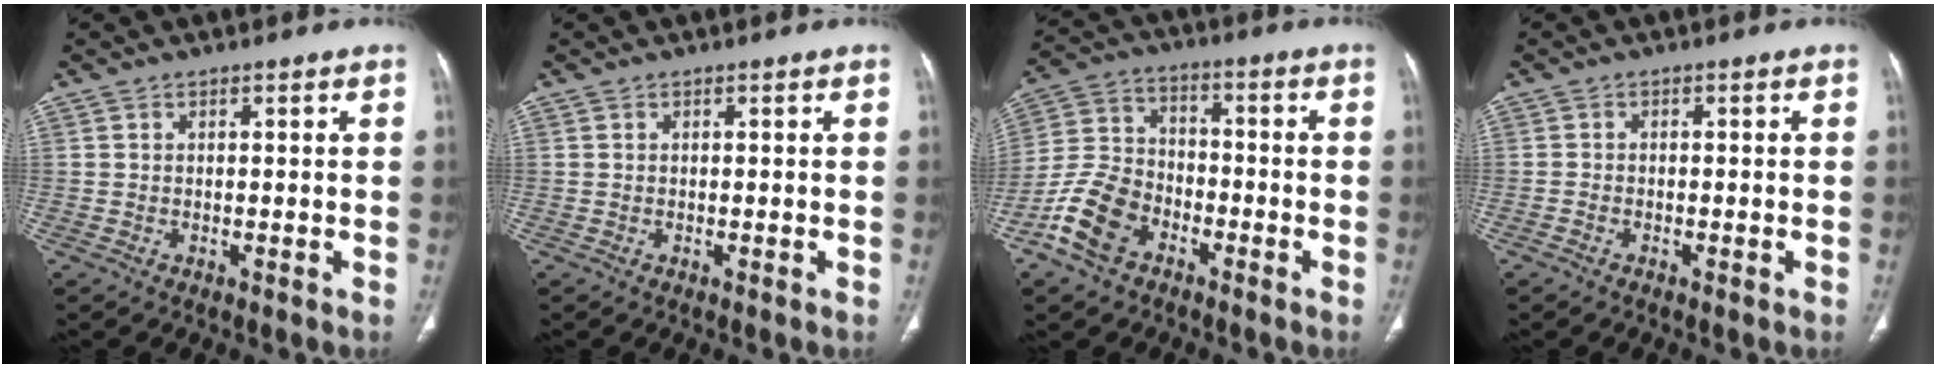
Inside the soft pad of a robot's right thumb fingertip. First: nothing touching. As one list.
[{"total": 0.0}, {"total": 11.7, "force": [-6.2, 7.8, 6.2], "torque": [-0.120, 0.040, -0.126]}, {"total": 0.8, "force": [-0.6, 0.4, 0.3], "torque": [-0.010, 0.003, -0.015]}]